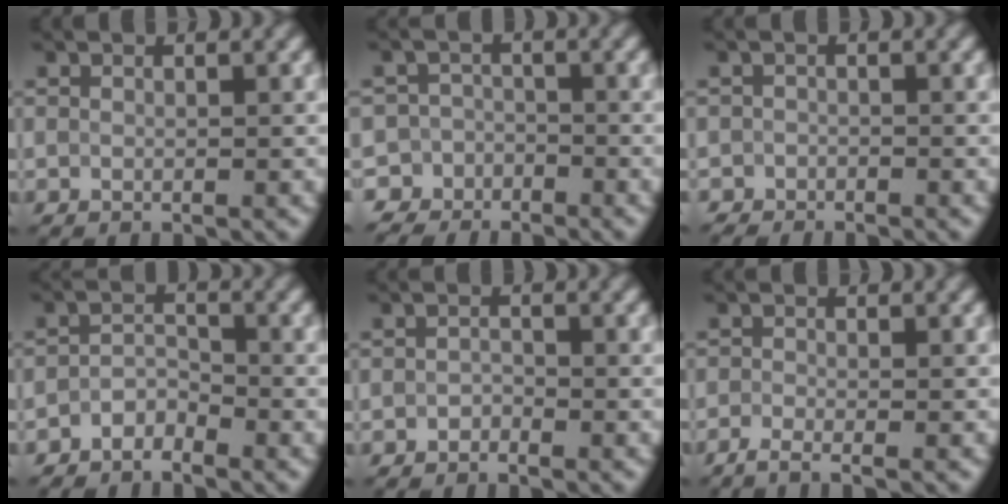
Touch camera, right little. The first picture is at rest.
{"total": 4.9, "force": [-4.1, 2.3, -1.4], "torque": [0.047, -0.002, -0.063]}
{"total": 2.3, "force": [-2.1, 0.1, -1.1], "torque": [0.017, -0.009, -0.033]}
{"total": 2.1, "force": [-2.0, 0.2, -0.5], "torque": [0.002, 0.006, -0.036]}
{"total": 1.3, "force": [-1.1, -0.1, -0.7], "torque": [0.007, 0.001, -0.014]}
{"total": 2.1, "force": [-2.0, 0.0, 0.7], "torque": [-0.011, -0.009, -0.040]}